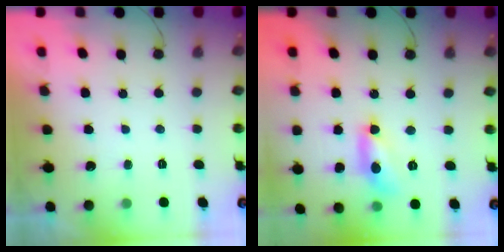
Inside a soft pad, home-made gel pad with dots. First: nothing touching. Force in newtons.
{"total": 11.2, "press": 11.2, "slide": 0.7}